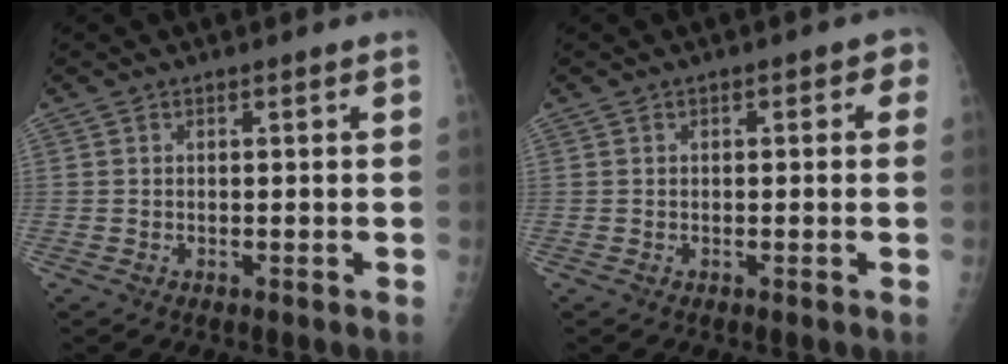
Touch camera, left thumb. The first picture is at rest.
{"total": 2.7, "force": [0.6, 1.5, 2.1], "torque": [-0.007, 0.004, 0.000]}